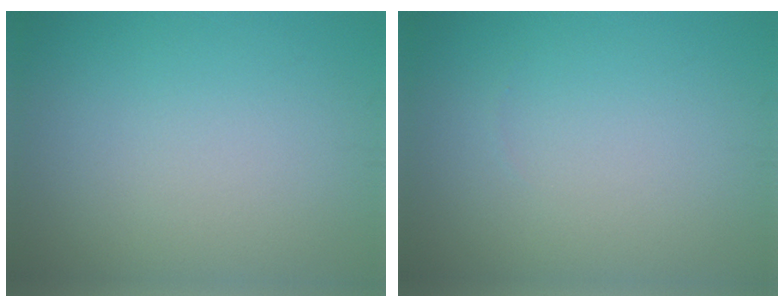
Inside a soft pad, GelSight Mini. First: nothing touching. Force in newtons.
{"total": 0.0}